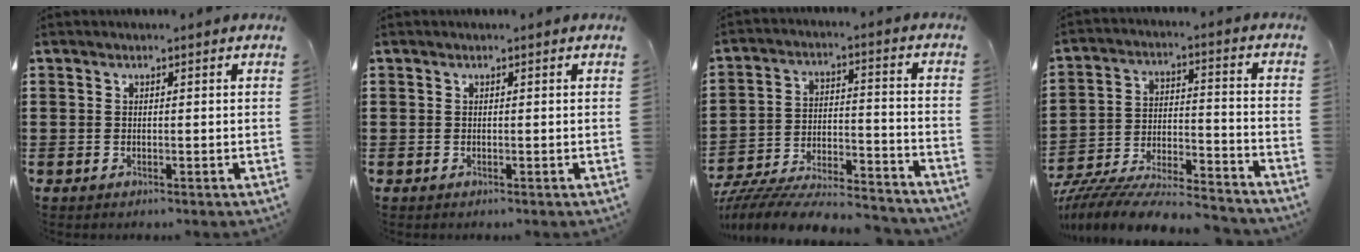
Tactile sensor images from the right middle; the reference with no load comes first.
{"total": 0.0}
{"total": 8.3, "force": [-8.0, 0.7, 2.0], "torque": [-0.036, 0.006, -0.160]}
{"total": 9.1, "force": [-8.8, 0.6, 2.3], "torque": [-0.036, 0.008, -0.174]}